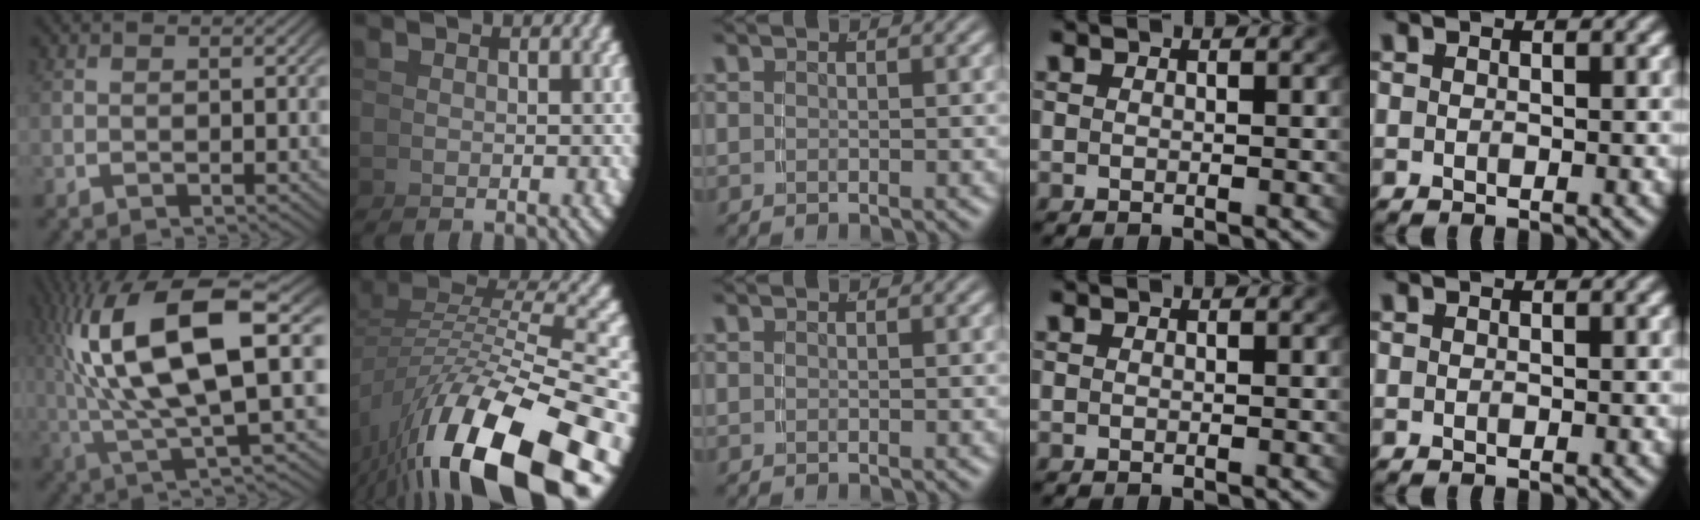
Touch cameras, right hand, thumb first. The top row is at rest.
{"thumb": {"total": 14.9, "force": [1.7, 6.9, 13.1], "torque": [-0.252, -0.013, 0.039]}, "index": {"total": 13.6, "force": [-4.3, 6.8, 10.9], "torque": [-0.180, -0.025, -0.042]}}